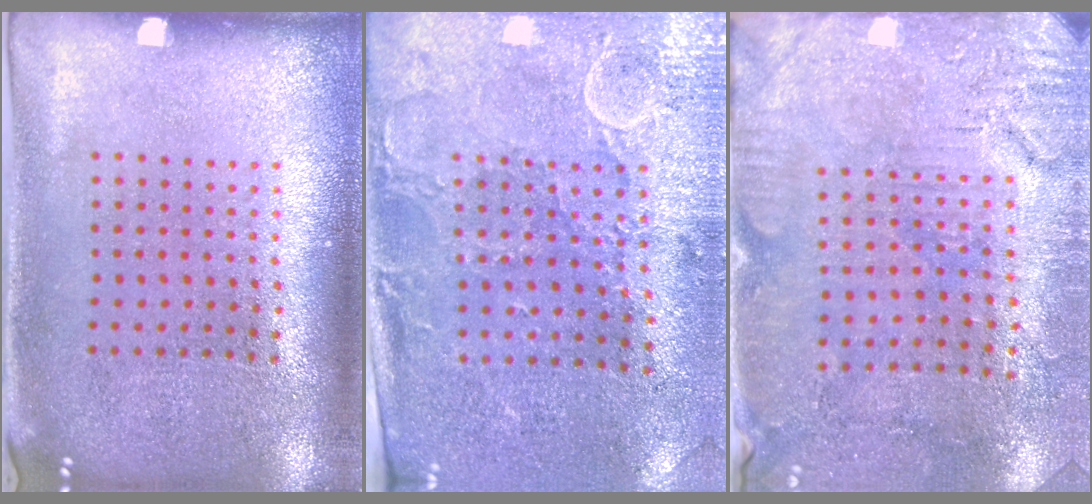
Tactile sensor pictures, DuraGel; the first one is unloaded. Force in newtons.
{"total": 2.9, "press": 2.5, "slide": 1.5}
{"total": 3.1, "press": 2.8, "slide": 1.3}